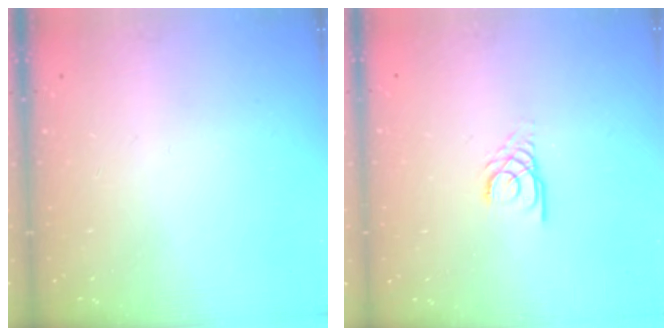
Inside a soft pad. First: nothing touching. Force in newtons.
{"total": 1.3, "press": 1.3, "slide": 0.2}